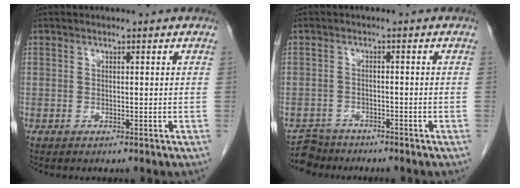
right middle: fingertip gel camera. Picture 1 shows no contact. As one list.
[{"total": 3.6, "force": [-3.3, 1.3, -0.7], "torque": [0.008, -0.004, -0.059]}]